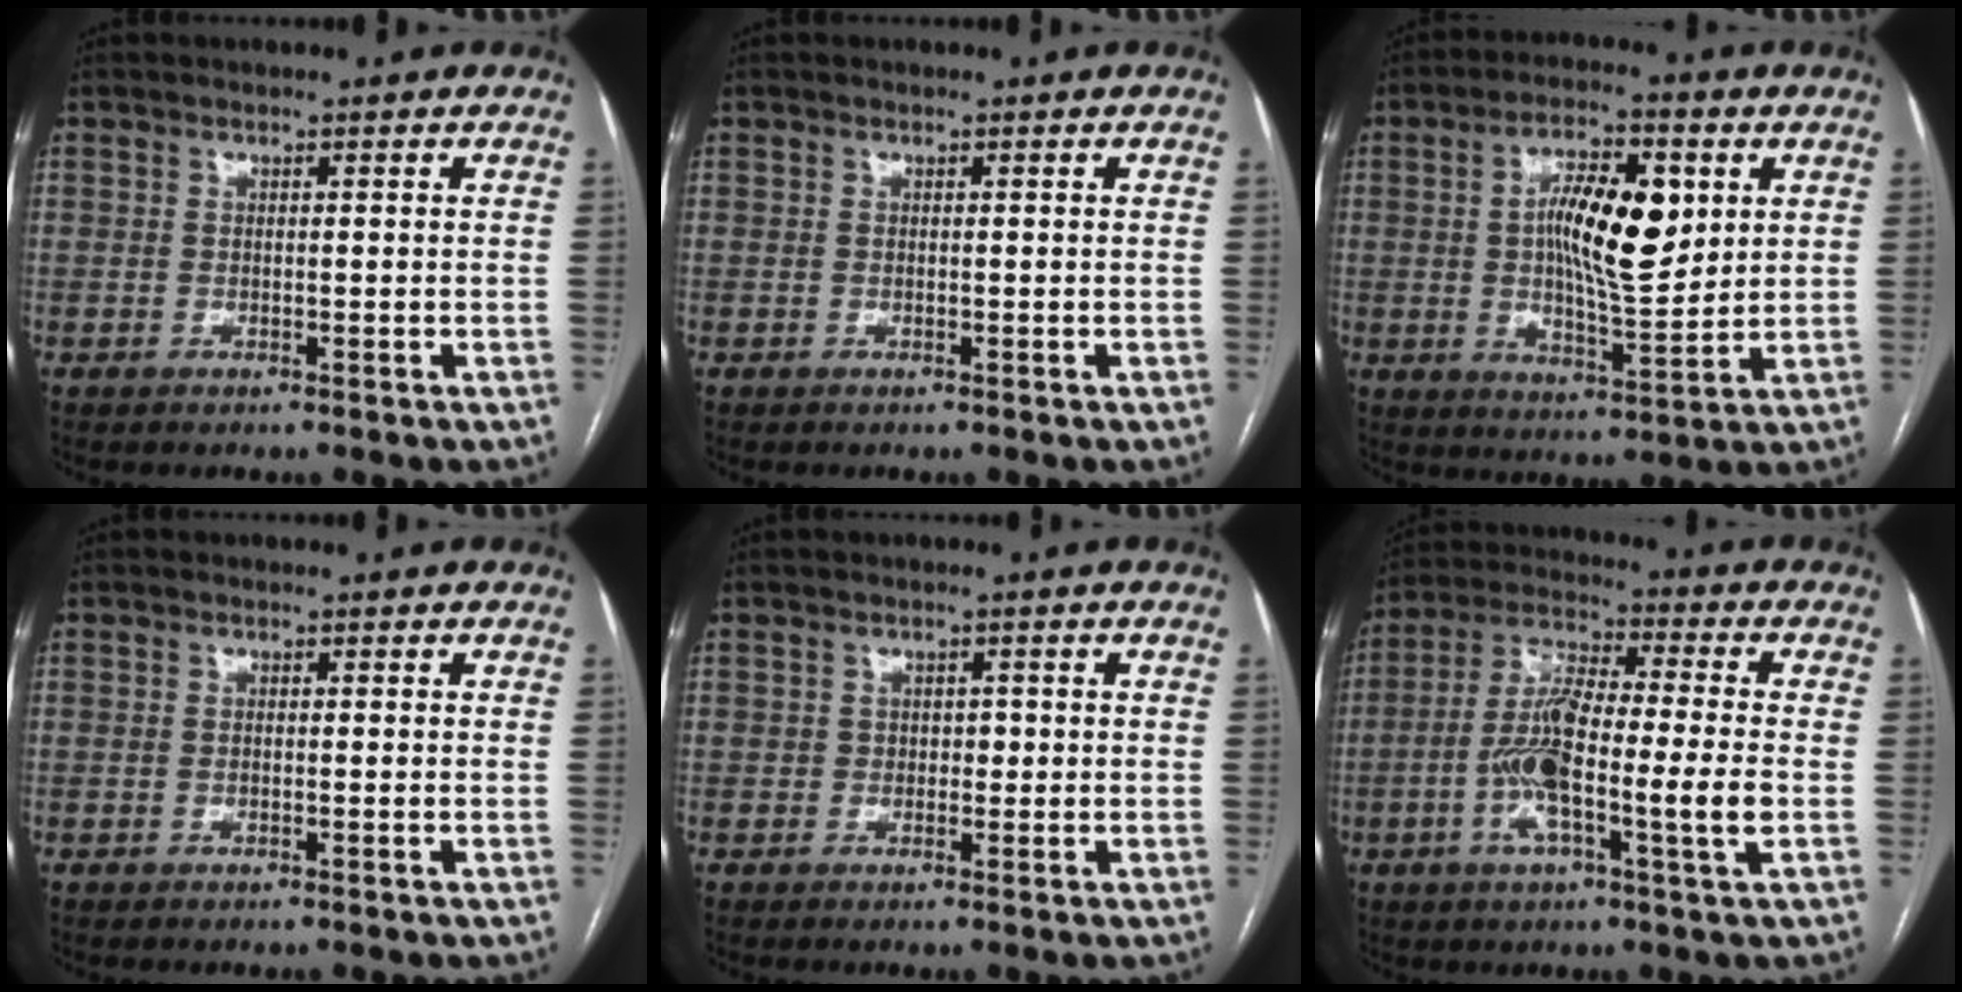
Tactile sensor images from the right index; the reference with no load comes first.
{"total": 0.0}
{"total": 12.4, "force": [2.5, 3.7, 11.6], "torque": [-0.203, 0.008, 0.041]}
{"total": 0.0}
{"total": 1.3, "force": [-0.1, 1.0, 0.8], "torque": [-0.004, 0.004, -0.003]}
{"total": 13.2, "force": [-2.8, 1.2, 12.9], "torque": [-0.246, 0.002, -0.058]}